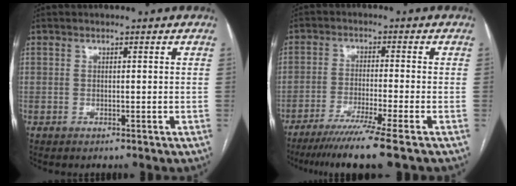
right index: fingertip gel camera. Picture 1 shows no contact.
{"total": 9.7, "force": [-7.3, -2.0, 6.0], "torque": [-0.087, -0.033, -0.118]}